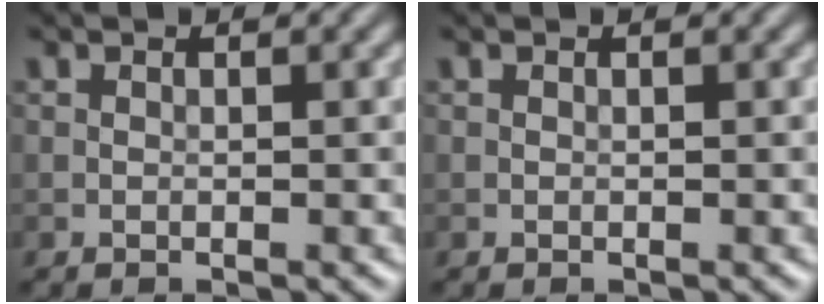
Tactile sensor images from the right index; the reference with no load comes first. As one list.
[{"total": 0.0}]